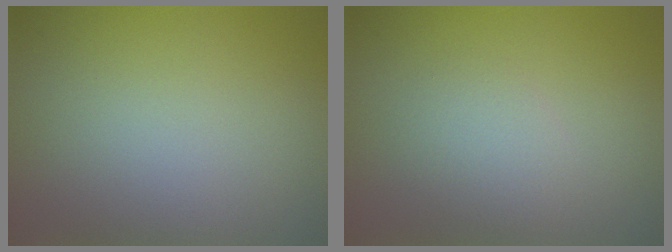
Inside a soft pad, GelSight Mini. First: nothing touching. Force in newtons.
{"total": 1.7, "press": 1.7, "slide": 0.0}